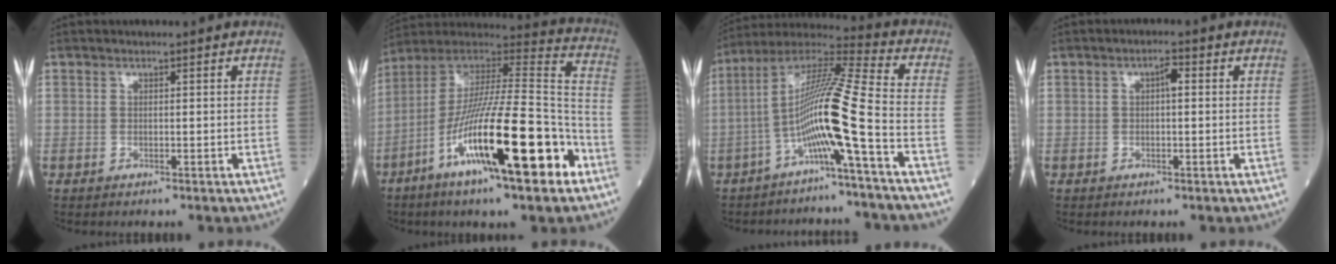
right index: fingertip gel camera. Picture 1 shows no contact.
{"total": 24.5, "force": [-10.5, 2.7, 22.0], "torque": [-0.370, -0.030, -0.177]}
{"total": 12.6, "force": [-4.4, -1.7, 11.7], "torque": [-0.228, 0.015, -0.088]}
{"total": 1.9, "force": [0.2, 0.6, 1.8], "torque": [-0.028, 0.006, 0.003]}